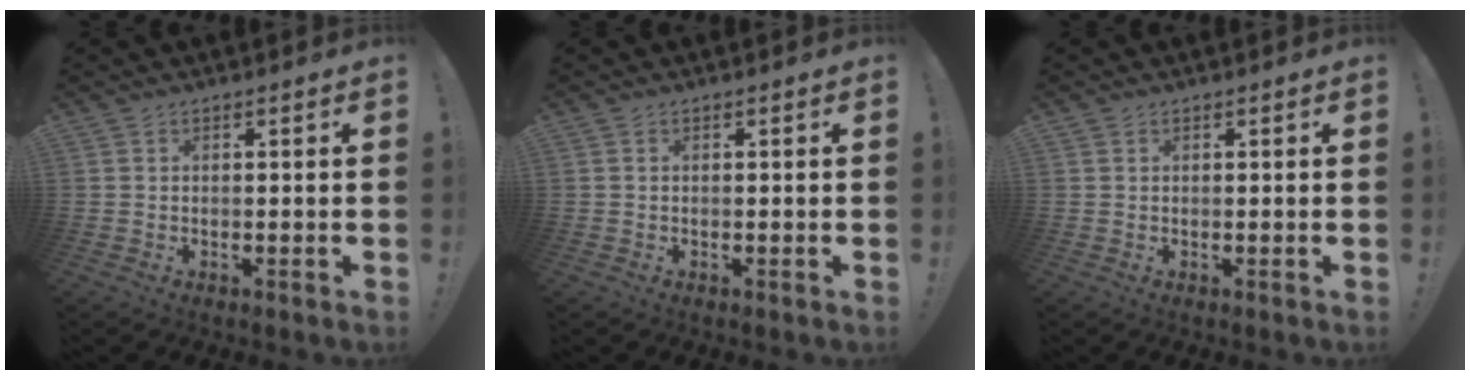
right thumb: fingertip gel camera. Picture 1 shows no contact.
{"total": 0.0}
{"total": 0.0}